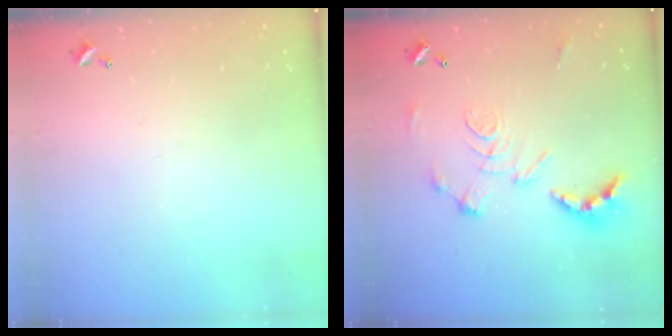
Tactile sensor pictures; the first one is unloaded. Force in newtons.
{"total": 2.9, "press": 2.3, "slide": 1.7}